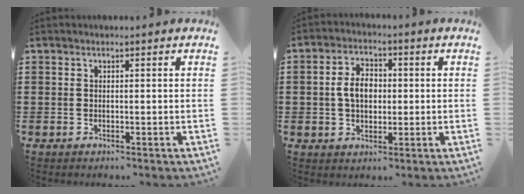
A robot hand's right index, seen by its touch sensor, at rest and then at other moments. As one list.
[{"total": 5.1, "force": [0.1, 3.4, 3.8], "torque": [-0.078, 0.008, -0.006]}]